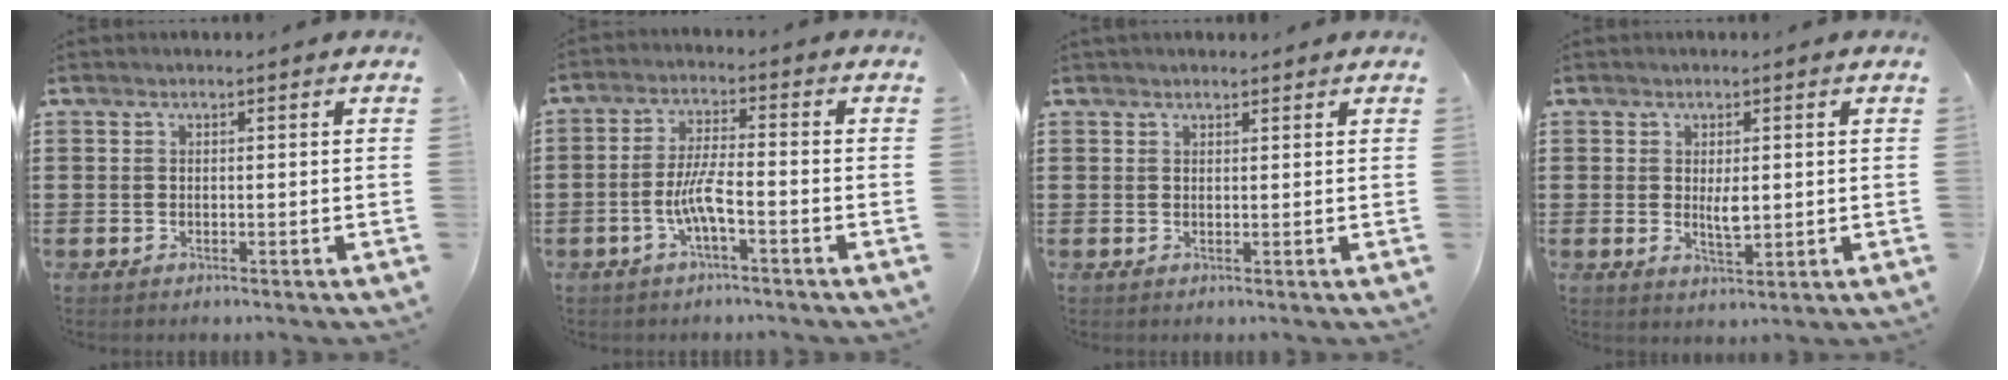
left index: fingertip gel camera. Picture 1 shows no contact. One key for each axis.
{"total": 5.4, "fx": -2.1, "fy": 0.9, "fz": 4.9, "tx": -0.104, "ty": -0.001, "tz": -0.046}
{"total": 1.2, "fx": 1.2, "fy": 0.3, "fz": 0.1, "tx": -0.004, "ty": 0.001, "tz": 0.023}
{"total": 3.1, "fx": 0.4, "fy": 1.0, "fz": 2.9, "tx": -0.048, "ty": -0.002, "tz": 0.005}